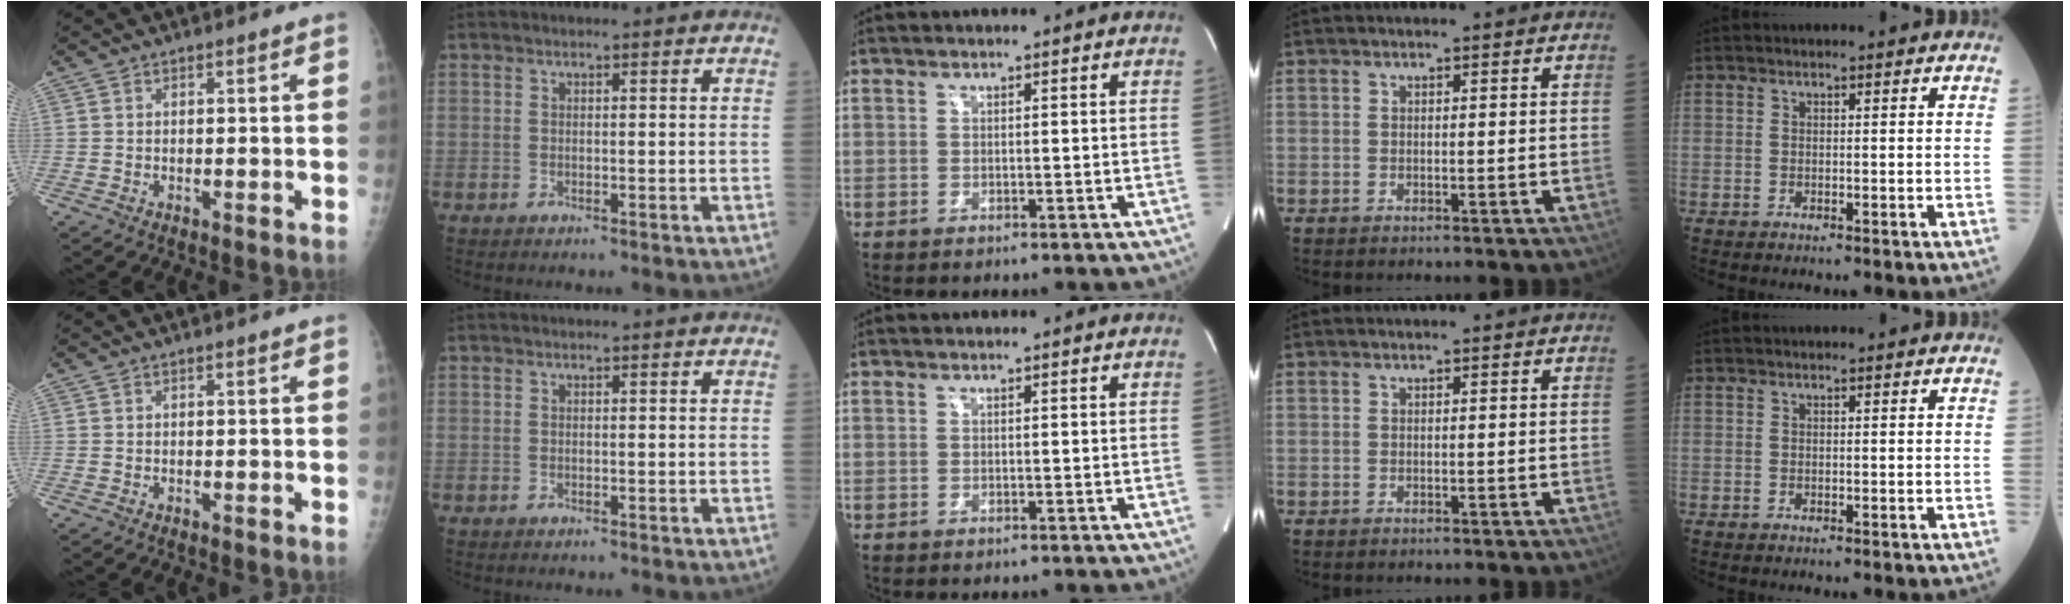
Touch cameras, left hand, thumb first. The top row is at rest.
{}